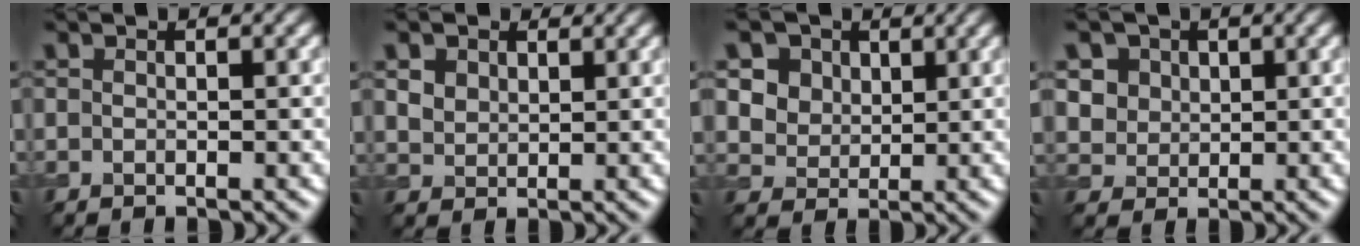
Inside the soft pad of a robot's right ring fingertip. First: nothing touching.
{"total": 3.7, "force": [2.2, 2.5, 1.5], "torque": [-0.054, 0.000, 0.044]}
{"total": 6.1, "force": [3.0, 4.7, 2.5], "torque": [-0.074, -0.001, 0.057]}
{"total": 4.9, "force": [2.2, 3.9, 1.8], "torque": [-0.048, 0.002, 0.042]}